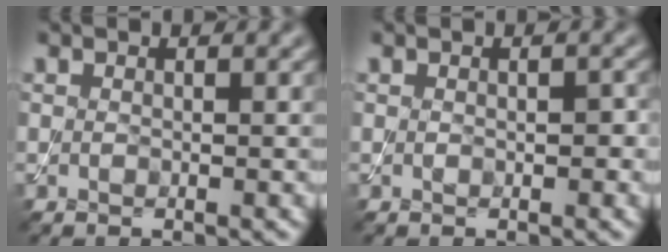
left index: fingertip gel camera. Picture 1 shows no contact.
{"total": 1.5, "force": [0.0, 0.8, 1.3], "torque": [-0.019, 0.000, 0.002]}